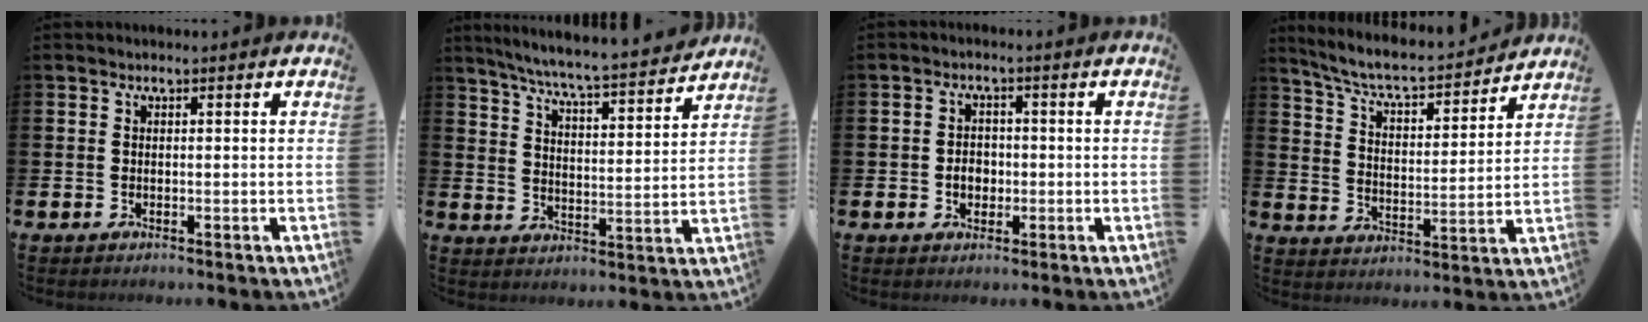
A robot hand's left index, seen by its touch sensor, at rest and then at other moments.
{"total": 7.1, "force": [6.7, -0.2, 2.3], "torque": [-0.066, -0.053, 0.112]}
{"total": 2.6, "force": [-0.6, 2.1, 1.4], "torque": [-0.011, -0.003, -0.018]}
{"total": 7.1, "force": [6.5, 1.2, 2.6], "torque": [-0.081, -0.050, 0.109]}